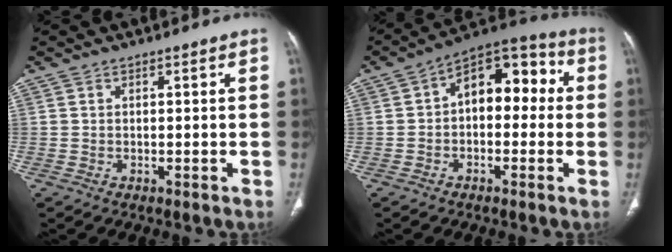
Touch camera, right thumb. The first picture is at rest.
{"total": 12.5, "force": [0.8, 7.9, 9.7], "torque": [-0.094, 0.046, -0.006]}